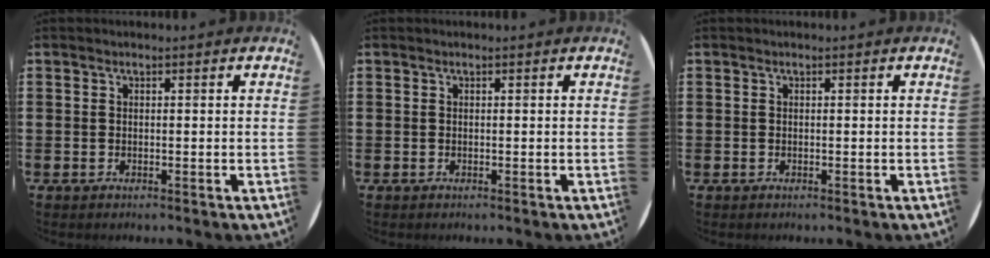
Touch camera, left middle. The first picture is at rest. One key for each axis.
{"total": 0.0}
{"total": 0.0}